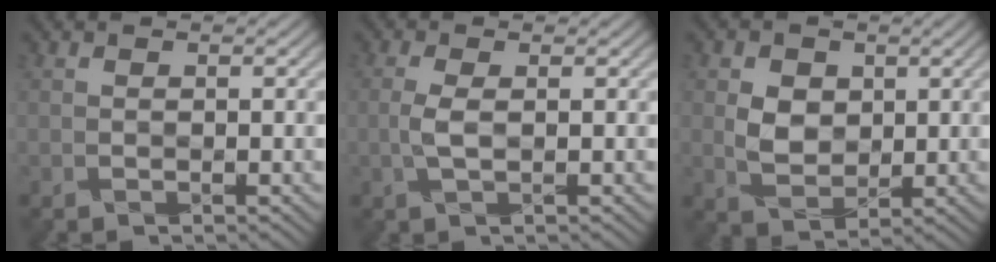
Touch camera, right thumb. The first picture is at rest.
{"total": 1.7, "force": [-0.2, 0.5, 1.6], "torque": [-0.041, 0.000, -0.005]}
{"total": 3.7, "force": [1.0, 3.1, 1.7], "torque": [-0.042, -0.007, 0.020]}